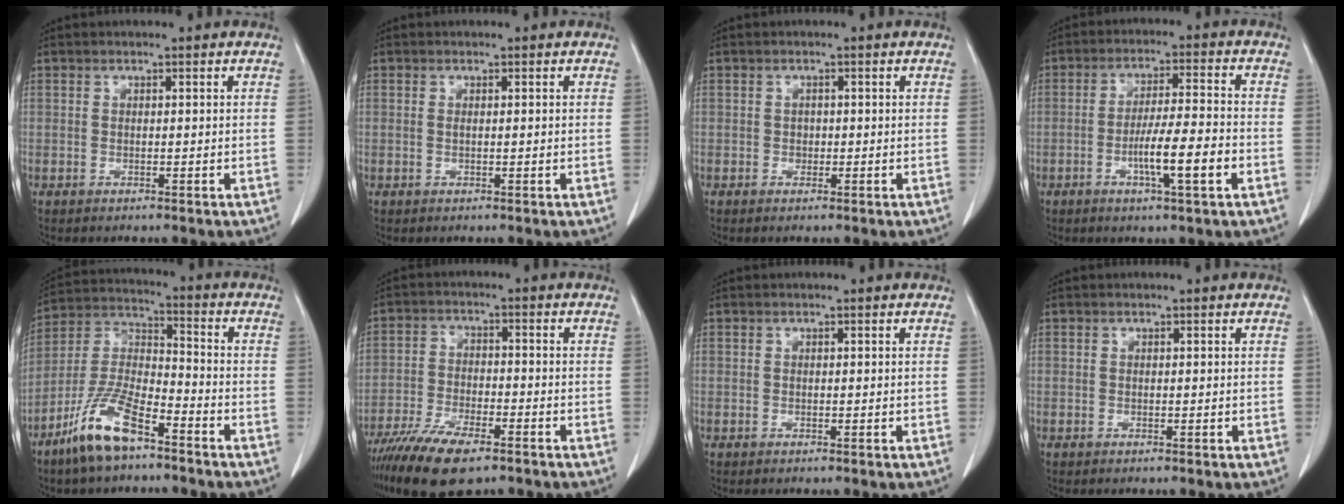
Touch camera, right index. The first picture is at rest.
{"total": 0.9, "force": [0.0, 0.2, 0.8], "torque": [-0.017, 0.000, 0.002]}
{"total": 0.9, "force": [-0.1, 0.9, 0.3], "torque": [0.000, 0.003, -0.002]}
{"total": 7.1, "force": [-2.4, 0.2, 6.6], "torque": [-0.109, -0.002, -0.042]}
{"total": 11.8, "force": [-7.8, 3.1, 8.3], "torque": [-0.177, -0.008, -0.155]}
{"total": 11.4, "force": [-8.1, 3.3, 7.3], "torque": [-0.131, -0.019, -0.144]}
{"total": 0.0}
{"total": 0.0}